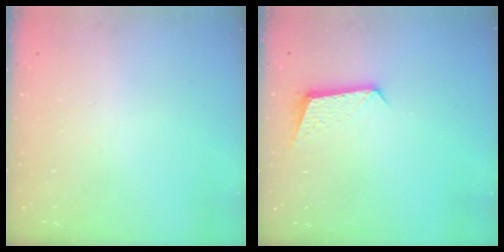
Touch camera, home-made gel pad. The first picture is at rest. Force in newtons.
{"total": 7.0, "press": 6.9, "slide": 0.5}